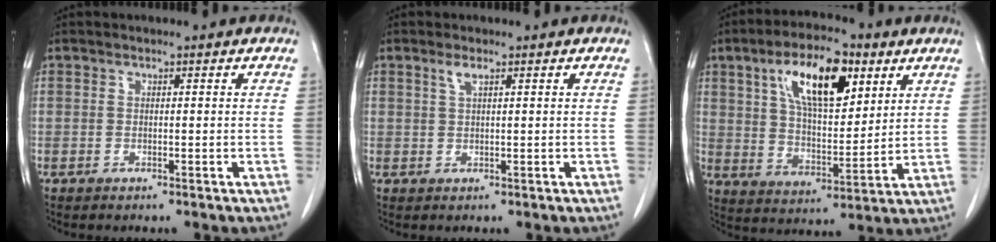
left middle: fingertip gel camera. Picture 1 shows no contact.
{"total": 1.4, "force": [0.8, 0.2, 1.1], "torque": [-0.027, 0.004, 0.018]}
{"total": 14.0, "force": [6.6, 5.2, 11.1], "torque": [-0.191, 0.014, 0.116]}